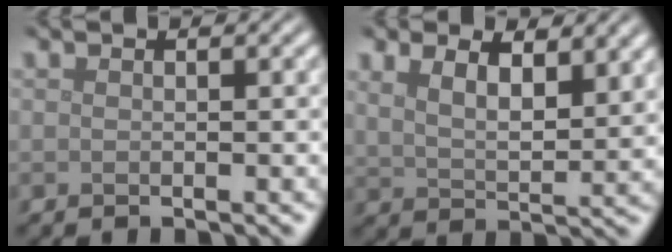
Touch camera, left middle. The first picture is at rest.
{"total": 5.2, "force": [3.3, 2.2, 3.4], "torque": [-0.064, -0.002, 0.055]}